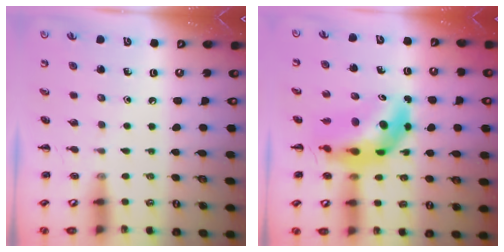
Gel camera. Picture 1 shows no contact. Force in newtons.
{"total": 10.2, "press": 9.8, "slide": 2.8}